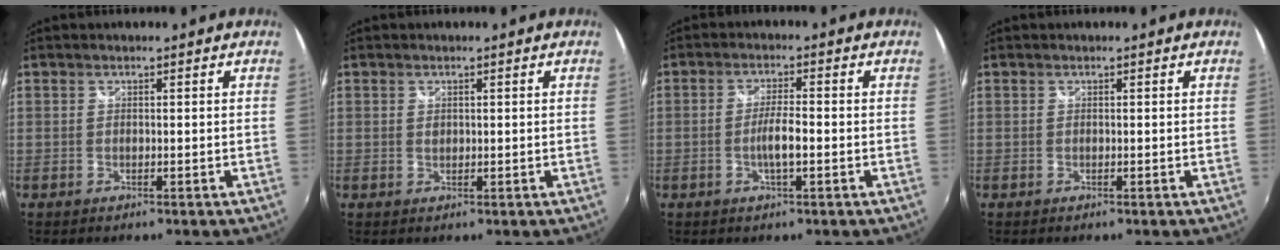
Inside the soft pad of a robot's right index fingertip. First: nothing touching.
{"total": 0.9, "force": [0.2, 0.7, 0.4], "torque": [-0.006, 0.001, 0.004]}
{"total": 4.0, "force": [-1.2, 0.5, 3.8], "torque": [-0.072, -0.002, -0.021]}
{"total": 0.0}